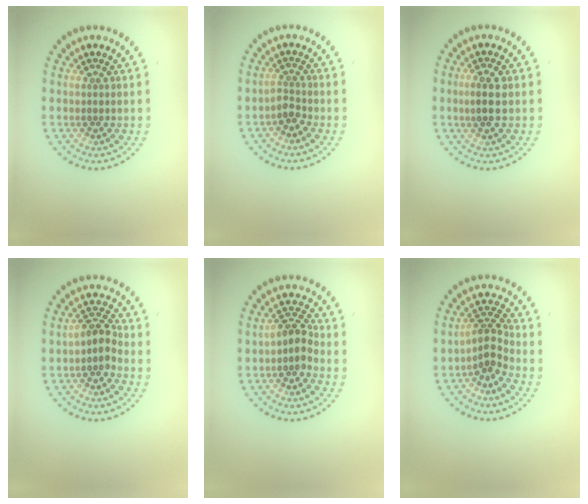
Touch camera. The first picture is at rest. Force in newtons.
{"total": 1.5, "press": 1.0, "slide": 1.1}
{"total": 2.5, "press": 2.5, "slide": 0.3}
{"total": 2.4, "press": 2.0, "slide": 1.2}
{"total": 2.4, "press": 2.1, "slide": 1.3}
{"total": 2.6, "press": 2.0, "slide": 1.6}